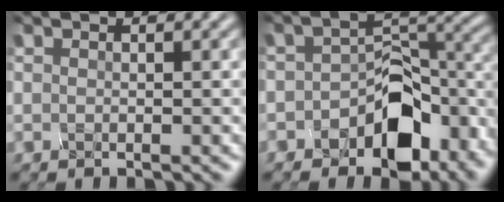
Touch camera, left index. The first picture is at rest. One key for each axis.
{"total": 8.5, "fx": -5.1, "fy": 4.6, "fz": 5.0, "tx": -0.073, "ty": -0.001, "tz": -0.063}